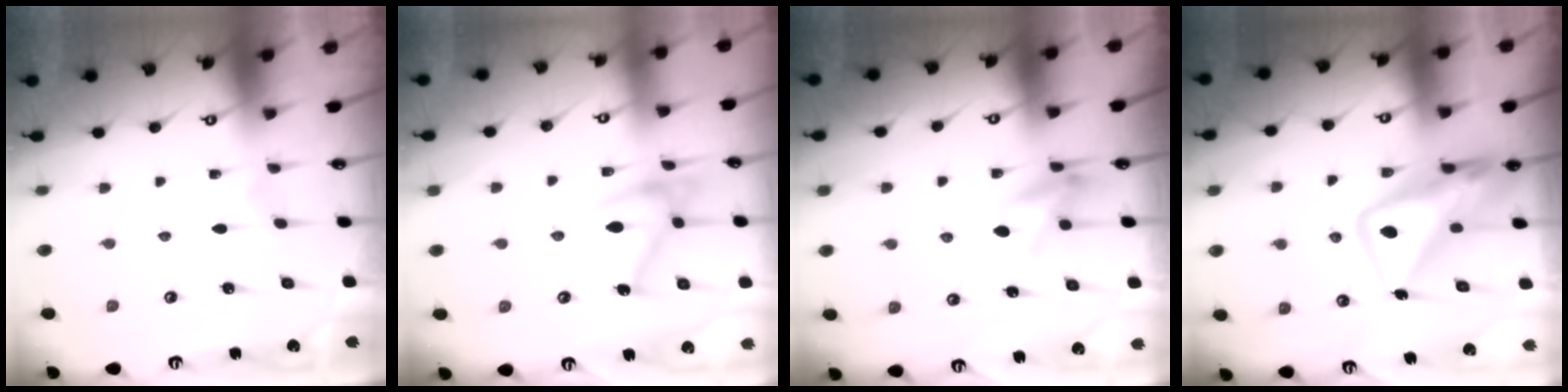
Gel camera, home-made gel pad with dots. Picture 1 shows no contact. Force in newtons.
{"total": 14.3, "press": 14.3, "slide": 0.2}
{"total": 5.9, "press": 5.8, "slide": 1.2}
{"total": 14.2, "press": 14.0, "slide": 2.0}